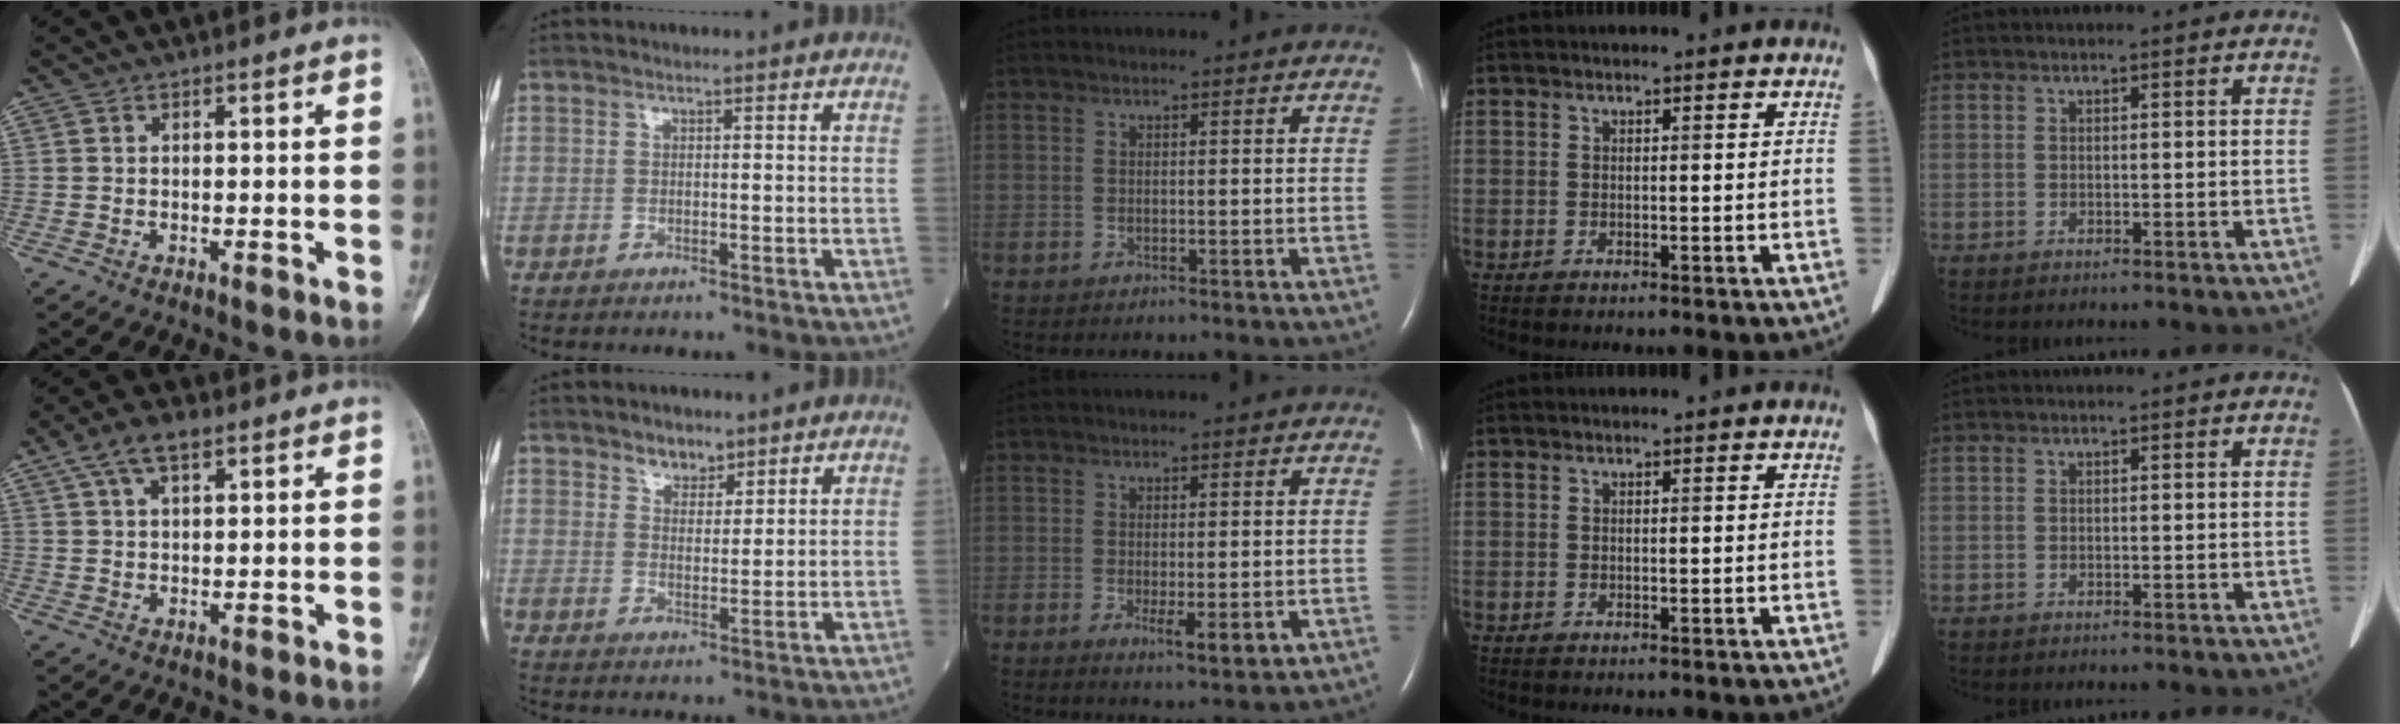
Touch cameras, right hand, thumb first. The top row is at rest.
{"thumb": {"total": 6.7, "force": [3.8, 3.3, 4.4], "torque": [-0.070, 0.005, 0.069]}, "index": {"total": 3.0, "force": [2.5, 1.2, 1.1], "torque": [-0.020, -0.002, 0.044]}, "middle": {"total": 4.3, "force": [-1.3, 1.2, 3.9], "torque": [-0.057, -0.009, -0.013]}}